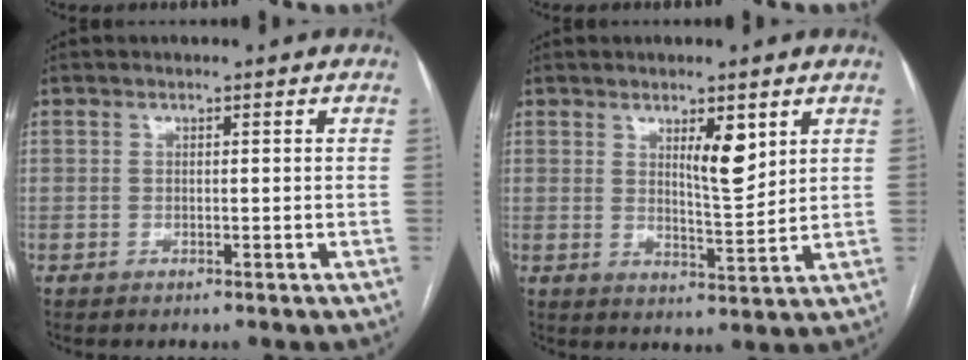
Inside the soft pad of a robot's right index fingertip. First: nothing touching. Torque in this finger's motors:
{"motor_torque": [-0.08, 0.18, 0.01, 0.02]}